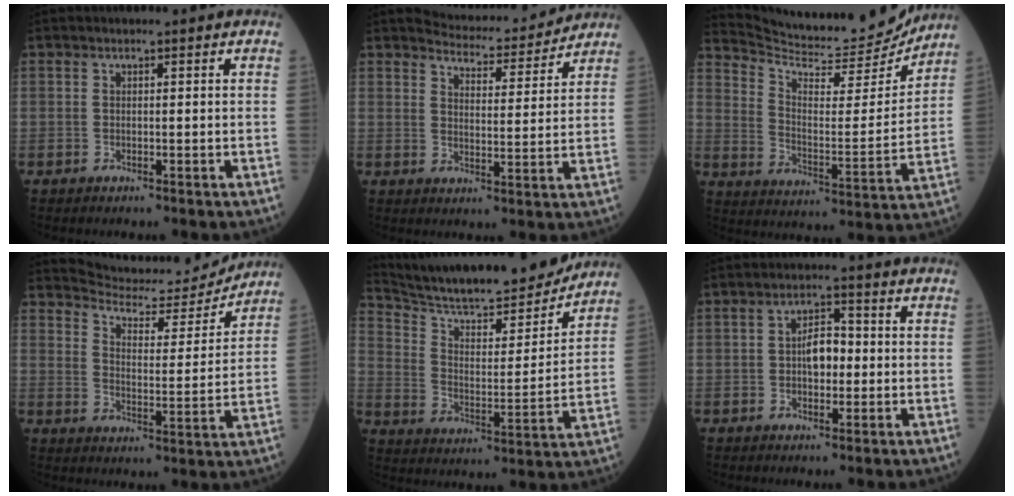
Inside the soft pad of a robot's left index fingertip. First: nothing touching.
{"total": 9.0, "force": [8.9, 1.2, 1.0], "torque": [-0.020, -0.004, 0.121]}
{"total": 17.6, "force": [17.2, 1.7, 3.1], "torque": [-0.066, -0.047, 0.251]}
{"total": 12.0, "force": [12.0, 0.7, 1.0], "torque": [-0.021, -0.015, 0.176]}
{"total": 21.3, "force": [19.4, 2.3, 8.4], "torque": [-0.147, -0.015, 0.295]}
{"total": 4.8, "force": [-0.4, 2.6, 4.0], "torque": [-0.071, 0.014, -0.009]}